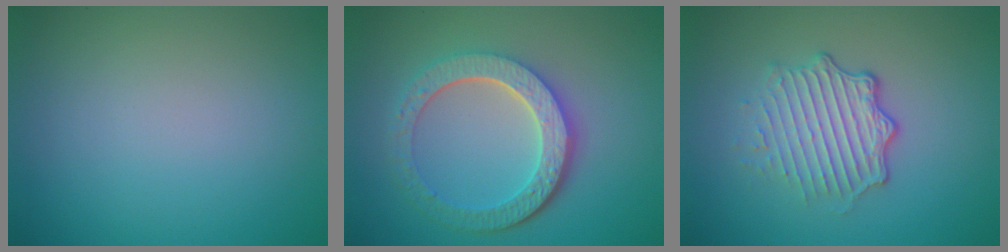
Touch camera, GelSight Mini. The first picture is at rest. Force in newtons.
{"total": 5.8, "press": 4.4, "slide": 3.8}
{"total": 4.6, "press": 3.3, "slide": 3.3}